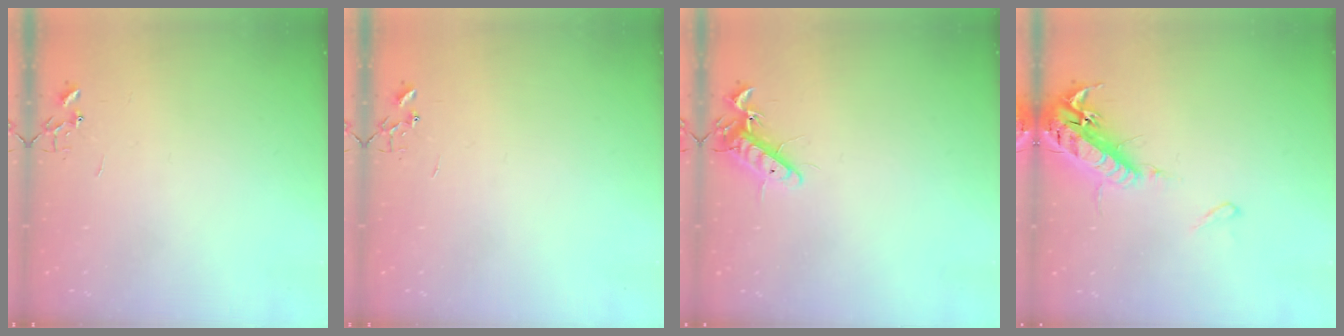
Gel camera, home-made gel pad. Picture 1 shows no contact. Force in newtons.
{"total": 0.0}
{"total": 11.3, "press": 11.2, "slide": 1.5}
{"total": 17.4, "press": 16.9, "slide": 4.1}